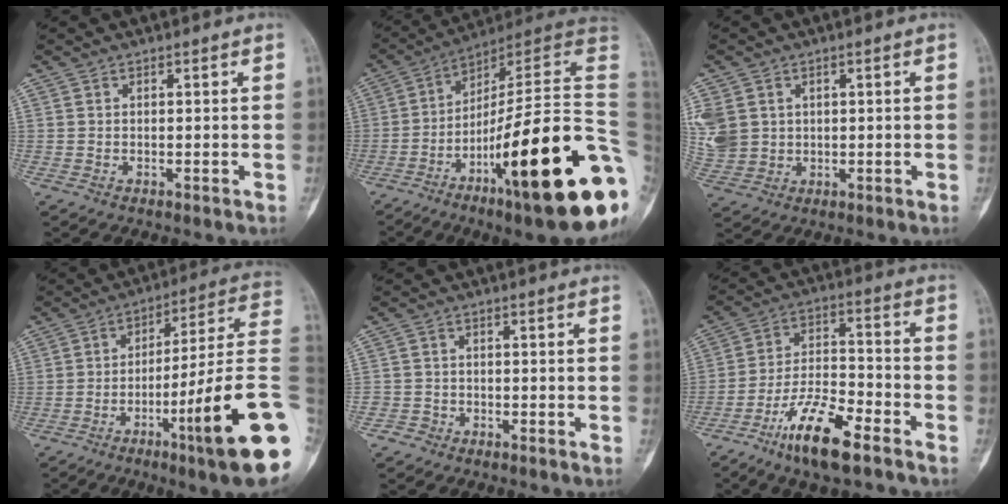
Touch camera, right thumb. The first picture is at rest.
{"total": 30.8, "force": [-8.9, 5.4, 29.0], "torque": [-0.345, 0.048, -0.142]}
{"total": 12.3, "force": [2.6, 10.6, 5.6], "torque": [-0.159, 0.013, 0.074]}
{"total": 21.5, "force": [-7.0, 0.8, 20.3], "torque": [-0.259, 0.023, -0.111]}
{"total": 2.0, "force": [-1.6, 1.3, -0.3], "torque": [0.010, 0.008, -0.036]}
{"total": 13.6, "force": [-8.8, 3.8, 9.7], "torque": [-0.180, 0.054, -0.162]}